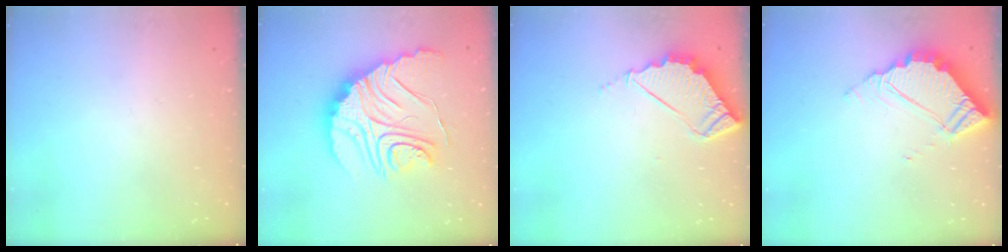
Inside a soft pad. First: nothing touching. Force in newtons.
{"total": 23.9, "press": 23.8, "slide": 1.9}
{"total": 6.0, "press": 6.0, "slide": 0.3}
{"total": 5.1, "press": 5.1, "slide": 0.4}